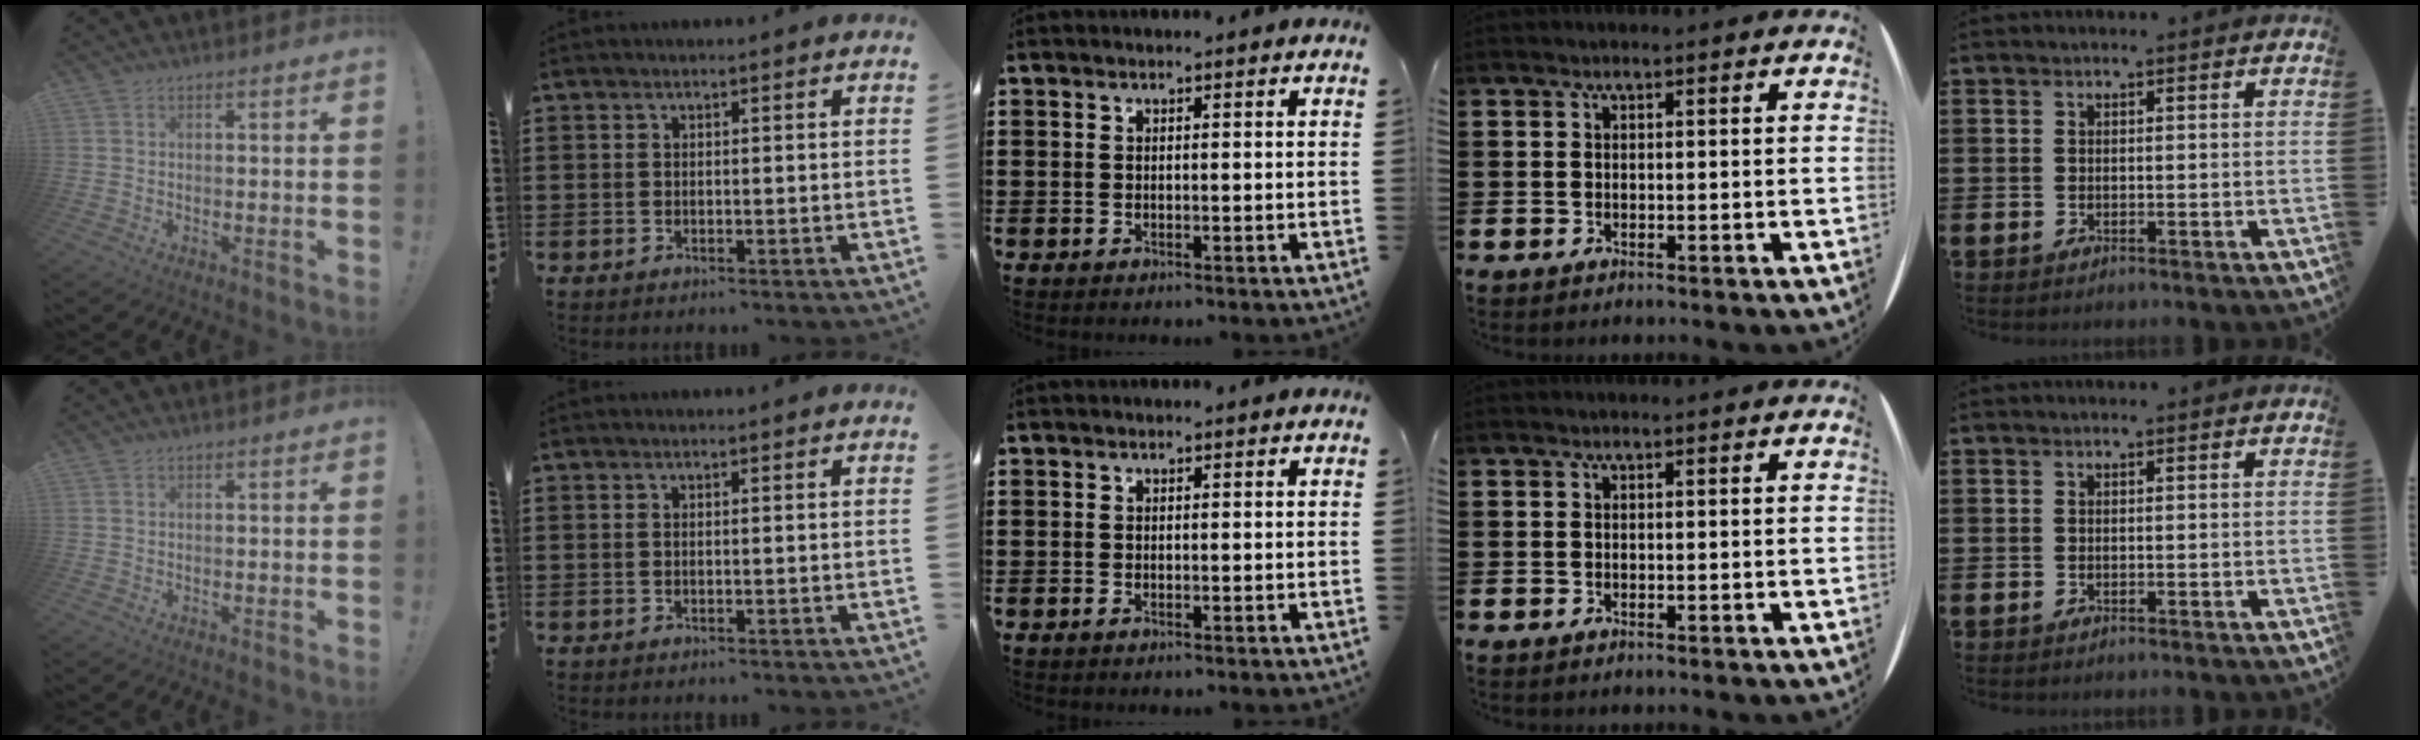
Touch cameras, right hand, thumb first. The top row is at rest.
{}